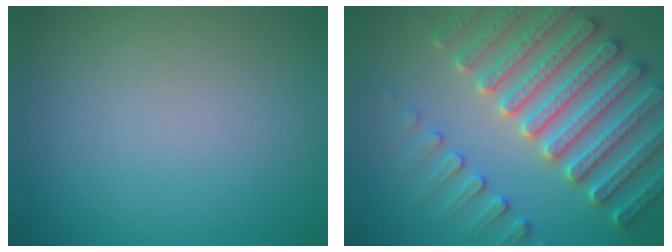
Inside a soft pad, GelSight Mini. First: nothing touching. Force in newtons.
{"total": 7.6, "press": 7.3, "slide": 1.9}